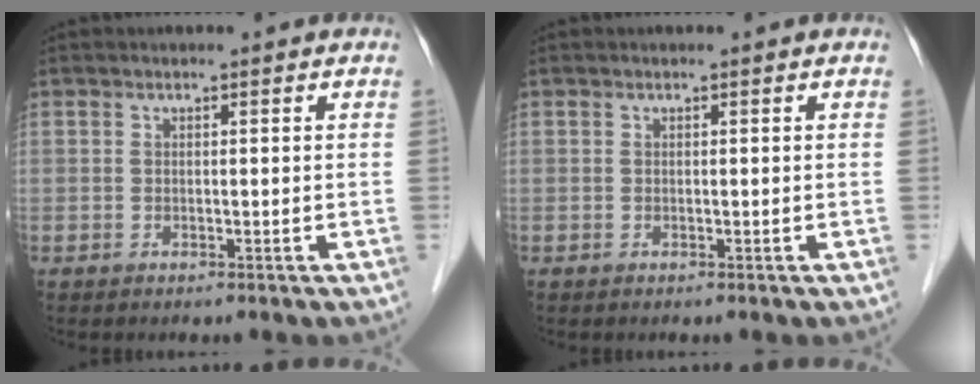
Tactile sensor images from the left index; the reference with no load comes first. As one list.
[{"total": 0.0}]